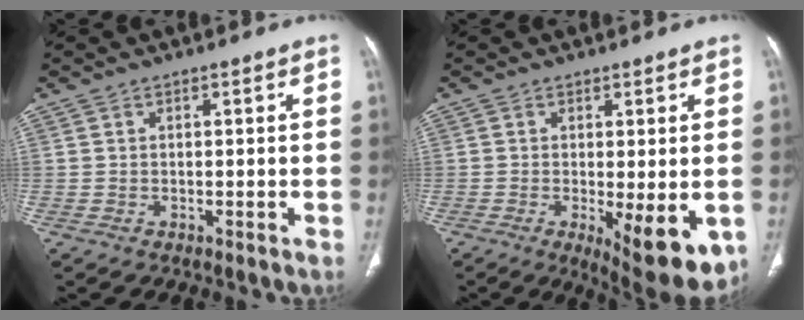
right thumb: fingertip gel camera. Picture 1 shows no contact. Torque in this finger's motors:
{"motor_torque": [0.06, 0.87, 0.04, 0.29, 0.10]}